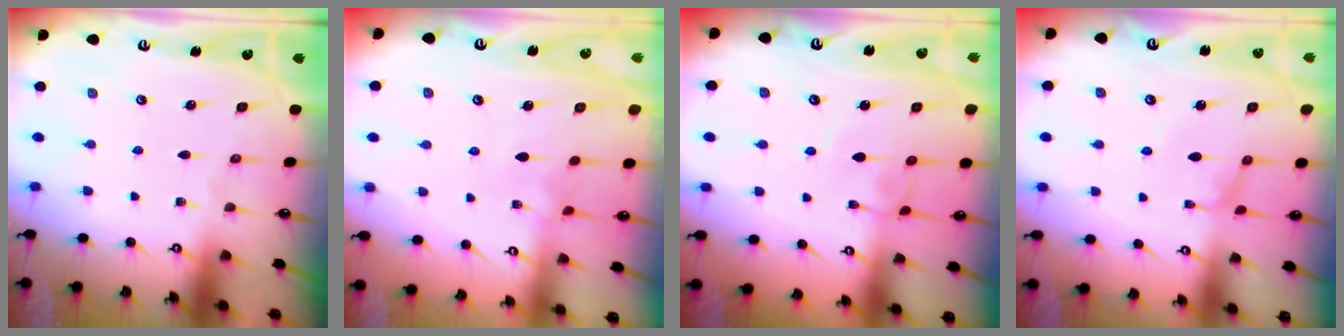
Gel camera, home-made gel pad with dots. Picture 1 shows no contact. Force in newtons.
{"total": 3.4, "press": 3.3, "slide": 0.3}
{"total": 2.1, "press": 2.1, "slide": 0.1}
{"total": 0.7, "press": 0.5, "slide": 0.4}